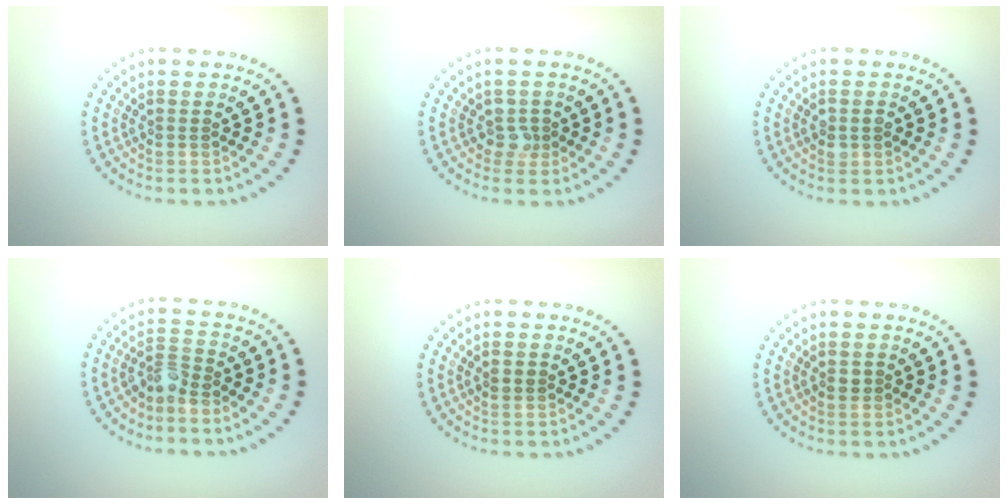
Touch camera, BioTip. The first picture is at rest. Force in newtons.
{"total": 1.5, "press": 1.2, "slide": 1.0}
{"total": 1.2, "press": 1.2, "slide": 0.1}
{"total": 2.0, "press": 1.6, "slide": 1.3}
{"total": 1.2, "press": 1.2, "slide": 0.2}
{"total": 0.8, "press": 0.8, "slide": 0.2}